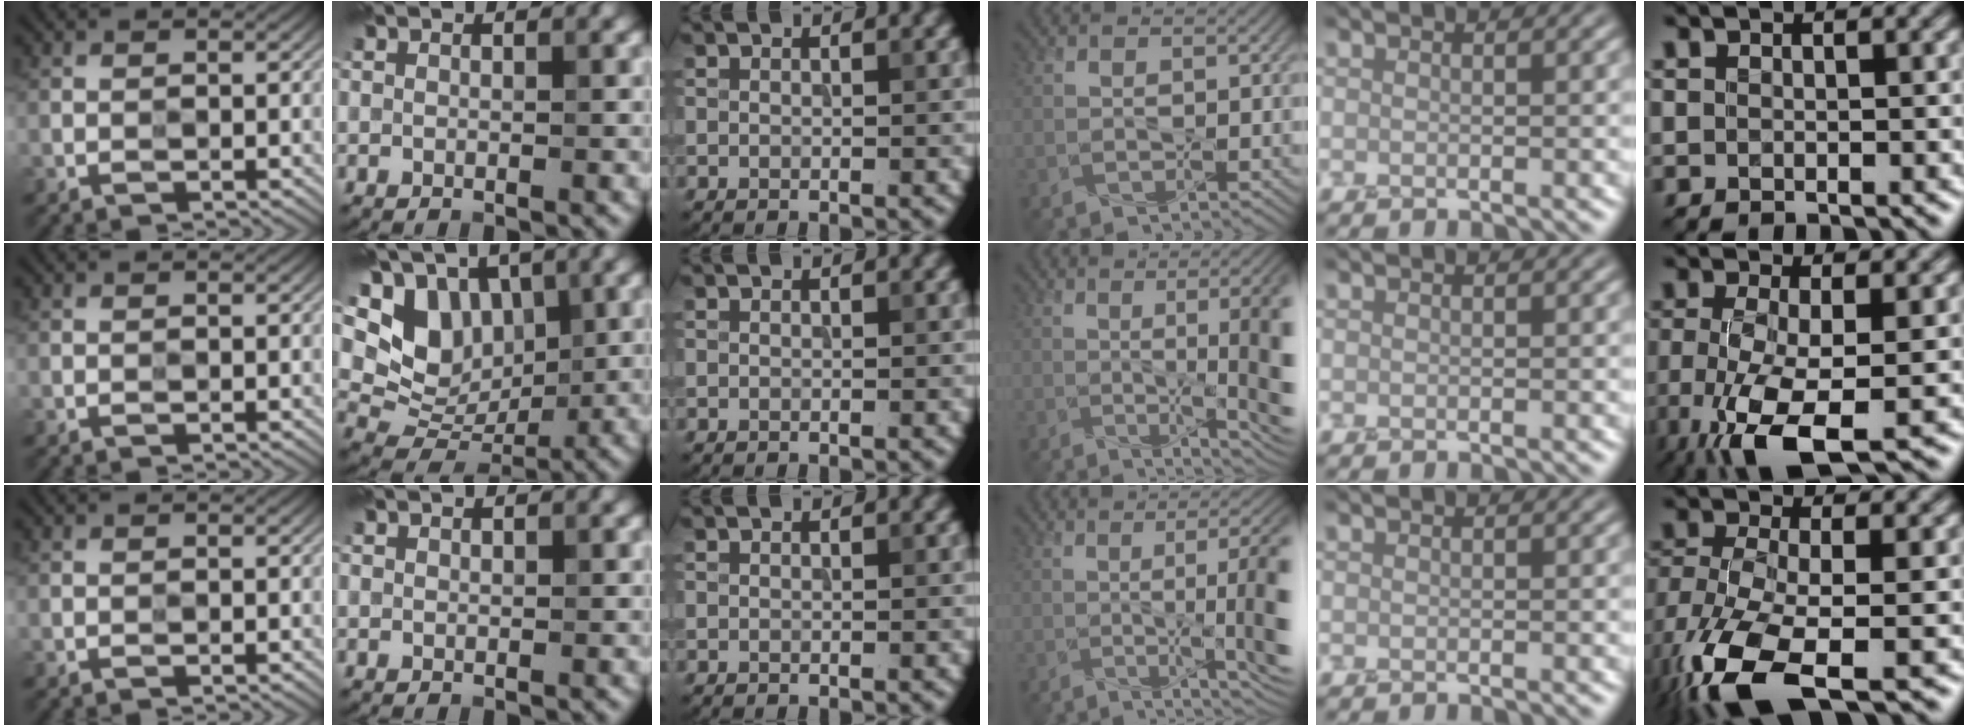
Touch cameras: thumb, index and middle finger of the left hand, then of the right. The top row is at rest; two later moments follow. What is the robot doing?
{"motion": "screw", "object": "flashlight"}